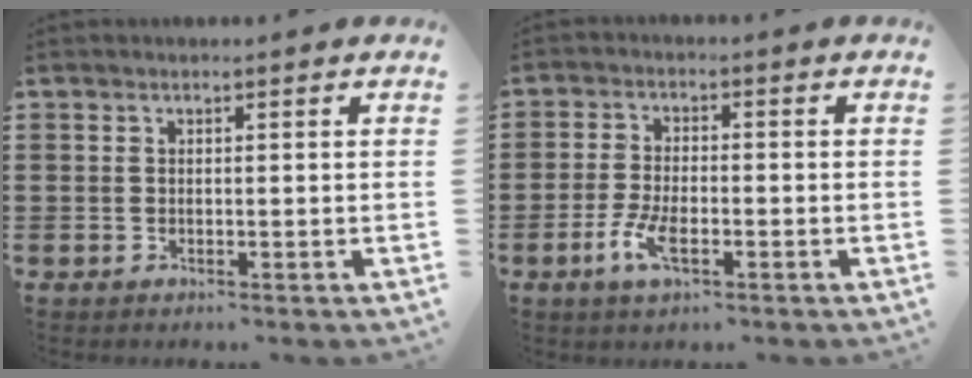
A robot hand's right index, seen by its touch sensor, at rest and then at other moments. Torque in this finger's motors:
{"motor_torque": [2.14, 0.00, 0.13, 0.05]}